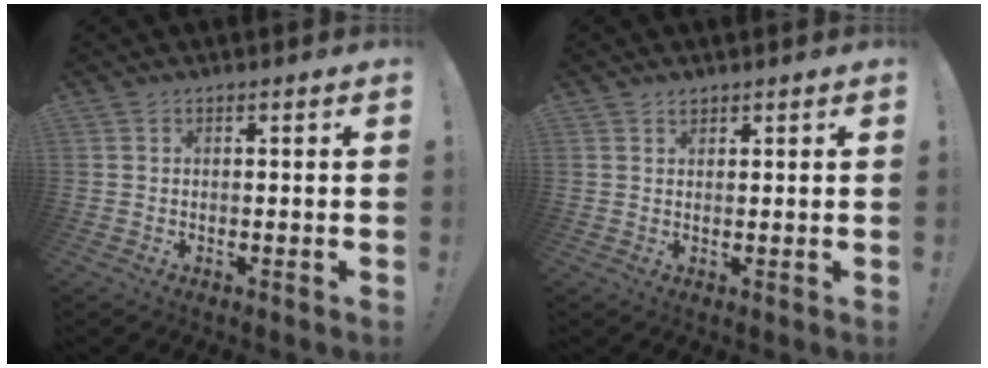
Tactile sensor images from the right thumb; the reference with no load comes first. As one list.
[{"total": 1.4, "force": [1.3, 0.5, 0.0], "torque": [0.016, -0.010, 0.023]}]